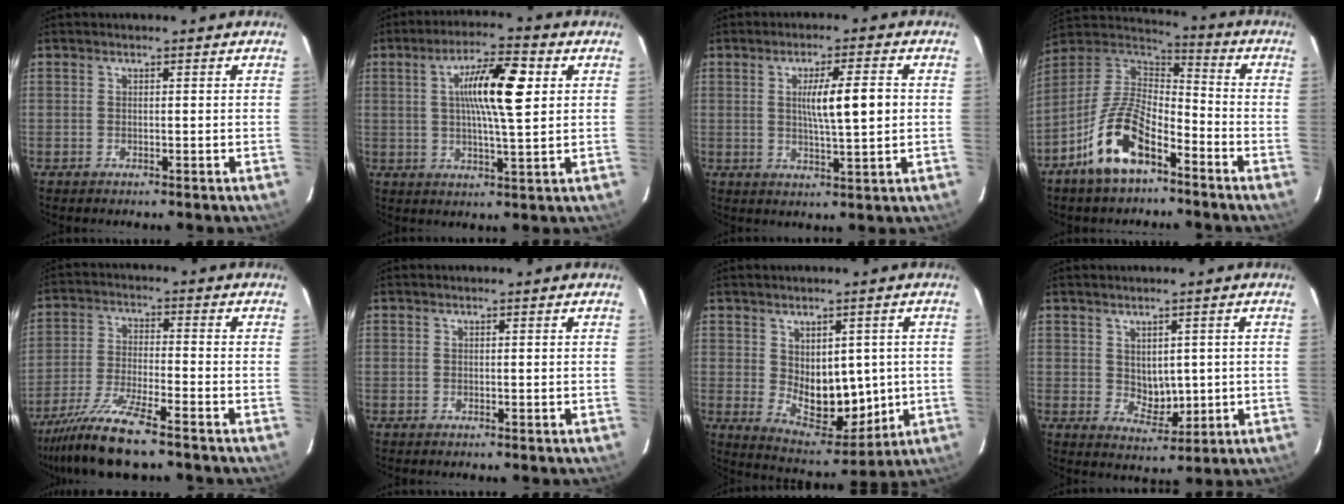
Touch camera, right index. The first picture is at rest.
{"total": 10.9, "force": [2.5, 1.3, 10.5], "torque": [-0.183, 0.012, 0.041]}
{"total": 7.6, "force": [0.9, 0.5, 7.5], "torque": [-0.122, 0.002, 0.016]}
{"total": 13.2, "force": [-7.5, 5.3, 9.5], "torque": [-0.200, 0.008, -0.141]}
{"total": 10.1, "force": [-7.8, 0.4, 6.4], "torque": [-0.124, -0.030, -0.144]}
{"total": 0.0}
{"total": 10.4, "force": [-0.1, 5.8, 8.6], "torque": [-0.129, -0.005, 0.024]}
{"total": 4.8, "force": [0.4, 3.2, 3.6], "torque": [-0.053, -0.006, 0.022]}